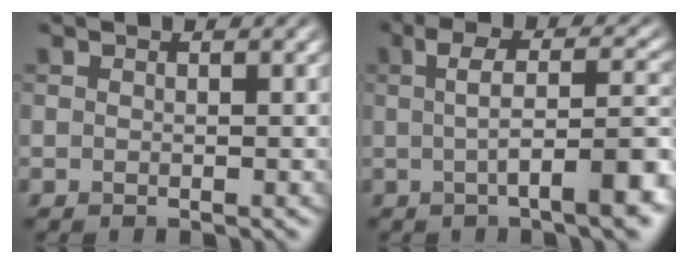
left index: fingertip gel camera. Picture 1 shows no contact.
{"total": 9.2, "force": [-1.4, 2.6, 8.8], "torque": [-0.108, 0.006, -0.026]}